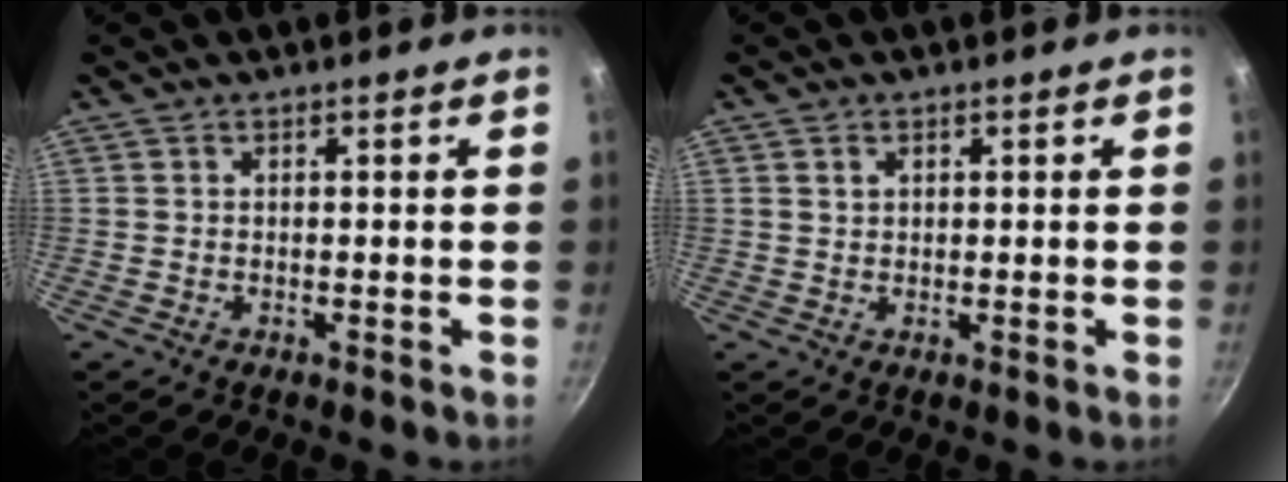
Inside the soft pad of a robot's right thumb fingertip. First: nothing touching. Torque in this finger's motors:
{"motor_torque": [-0.68, 0.07, -0.28, 0.23, 0.07]}